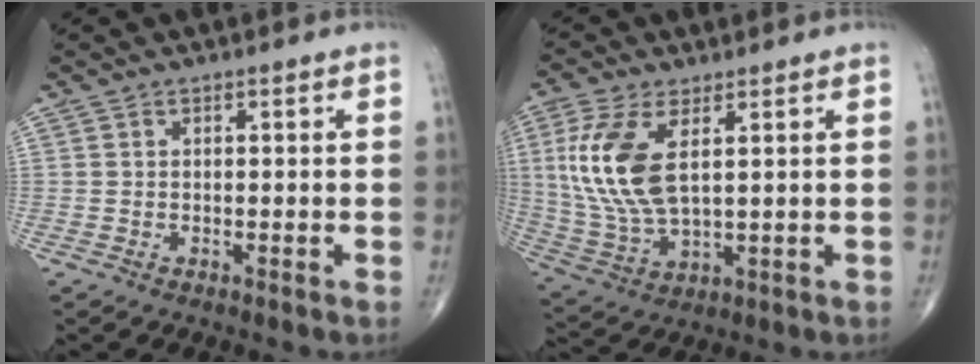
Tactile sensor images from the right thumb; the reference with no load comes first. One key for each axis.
{"total": 13.7, "fx": 3.4, "fy": 6.4, "fz": 11.6, "tx": -0.262, "ty": -0.010, "tz": 0.079}